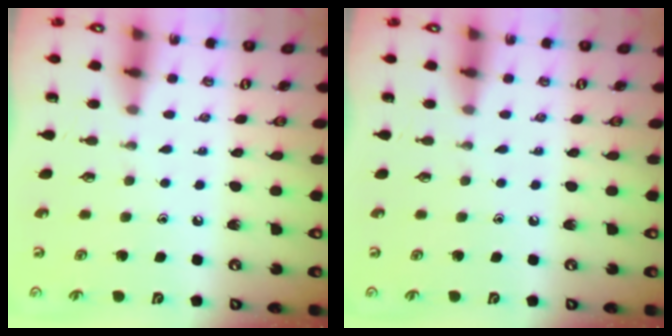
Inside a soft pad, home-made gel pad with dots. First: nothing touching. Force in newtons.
{"total": 0.0}